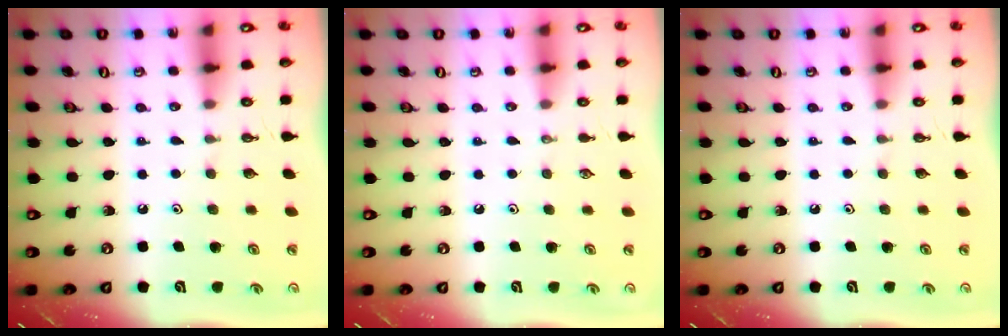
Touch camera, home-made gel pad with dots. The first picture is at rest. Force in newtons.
{"total": 0.0}
{"total": 0.0}